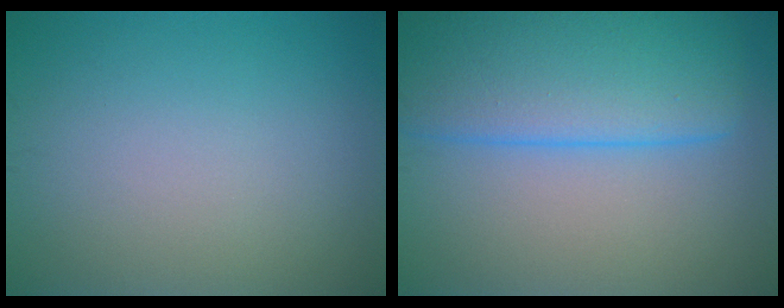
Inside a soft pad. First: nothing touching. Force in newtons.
{"total": 9.7, "press": 9.7, "slide": 0.5}